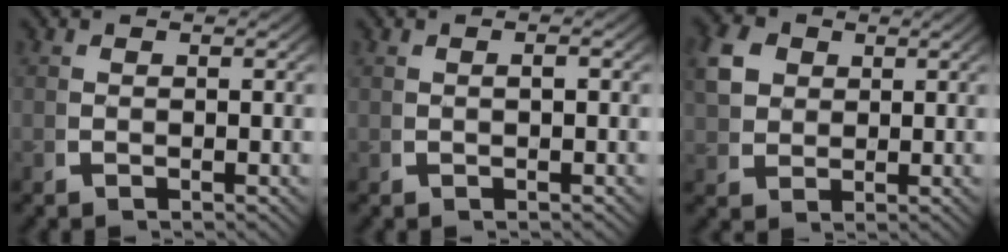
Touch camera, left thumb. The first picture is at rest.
{"total": 0.6, "force": [-0.1, 0.1, 0.5], "torque": [-0.010, -0.002, 0.002]}
{"total": 5.0, "force": [2.0, 3.8, 2.5], "torque": [-0.067, -0.010, 0.045]}